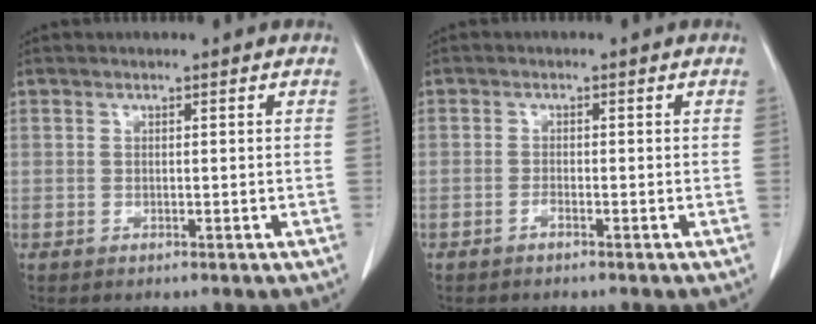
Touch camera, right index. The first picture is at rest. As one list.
[{"total": 0.7, "force": [-0.5, 0.0, 0.5], "torque": [-0.007, 0.002, -0.008]}]